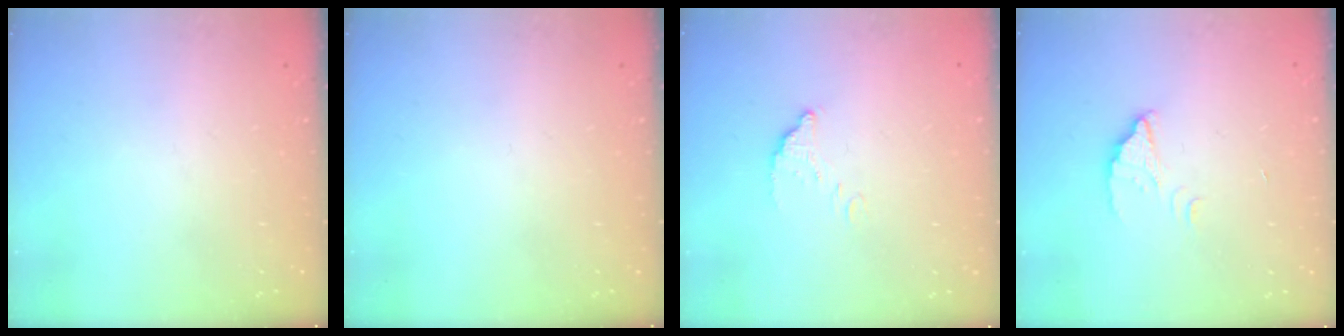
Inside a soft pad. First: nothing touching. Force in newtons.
{"total": 0.0}
{"total": 4.9, "press": 4.9, "slide": 0.1}
{"total": 2.4, "press": 2.4, "slide": 0.1}